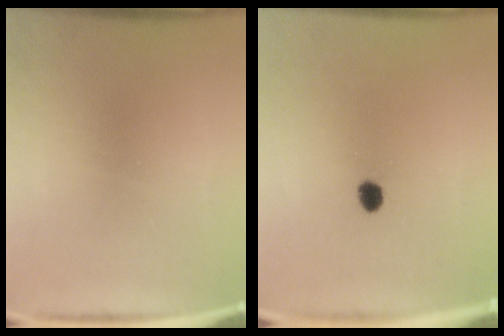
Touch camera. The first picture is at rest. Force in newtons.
{"total": 2.3}